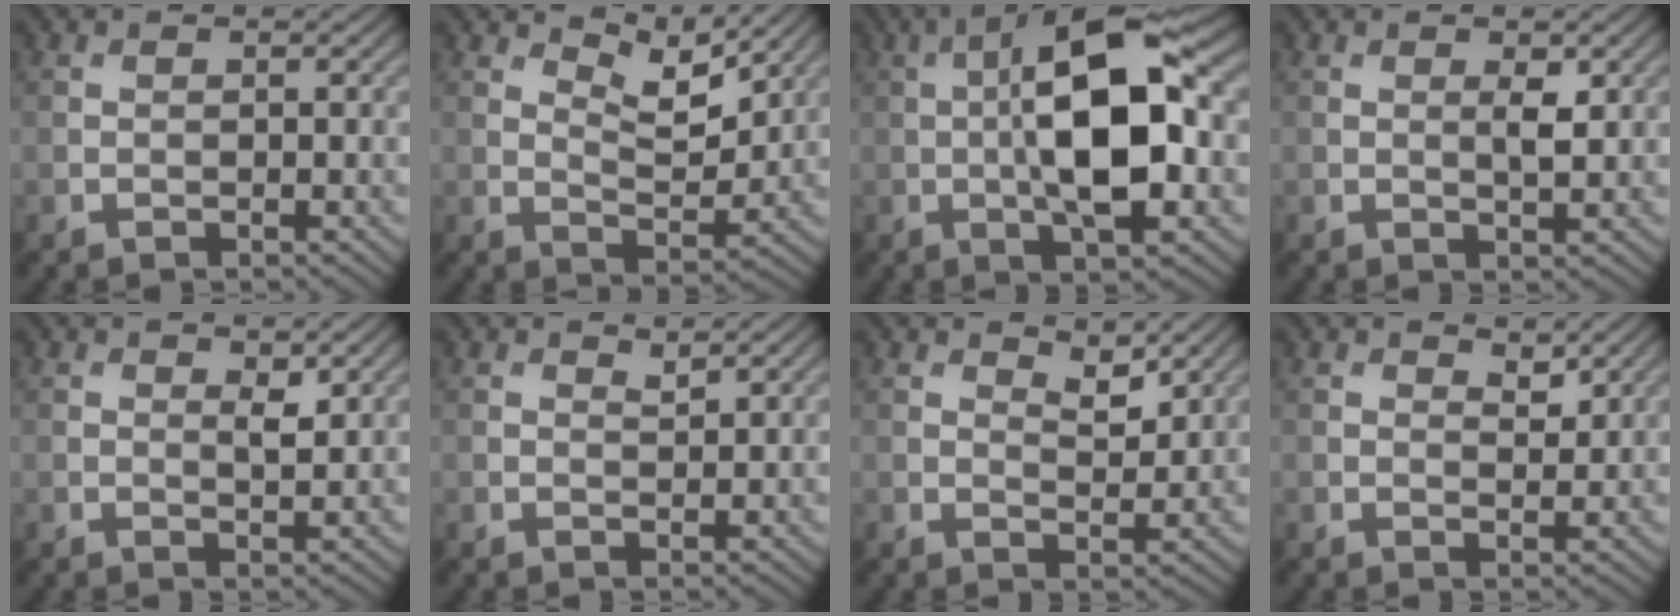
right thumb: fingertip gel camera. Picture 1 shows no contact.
{"total": 6.1, "force": [4.6, 1.9, 3.6], "torque": [-0.073, -0.007, 0.080]}
{"total": 13.4, "force": [0.0, 4.8, 12.6], "torque": [-0.210, 0.016, -0.007]}
{"total": 1.9, "force": [0.6, 0.4, 1.8], "torque": [-0.033, -0.004, 0.012]}
{"total": 1.6, "force": [1.0, 0.3, 1.2], "torque": [-0.023, -0.005, 0.017]}
{"total": 1.1, "force": [1.0, 0.2, 0.5], "torque": [-0.012, -0.004, 0.019]}
{"total": 3.1, "force": [2.3, 1.0, 1.8], "torque": [-0.031, -0.008, 0.040]}
{"total": 2.2, "force": [1.7, 0.8, 1.1], "torque": [-0.017, -0.006, 0.031]}